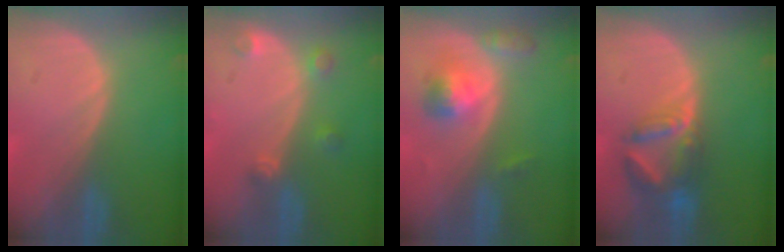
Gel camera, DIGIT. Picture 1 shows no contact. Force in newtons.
{"total": 2.7, "press": 2.7, "slide": 0.3}
{"total": 5.1, "press": 4.8, "slide": 1.7}
{"total": 6.9, "press": 6.3, "slide": 2.9}